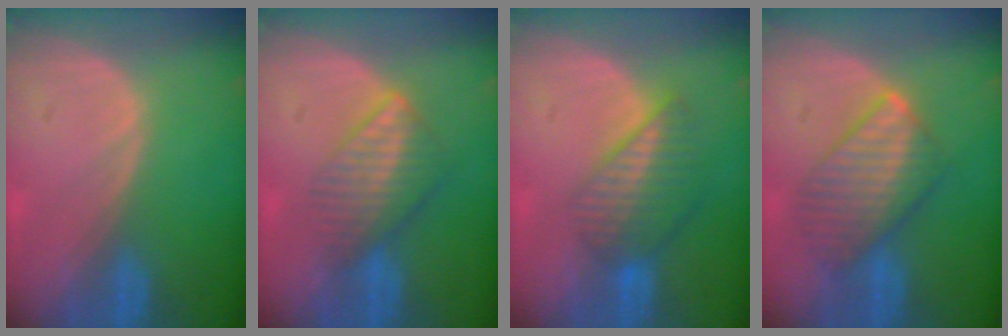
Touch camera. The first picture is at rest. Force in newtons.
{"total": 6.5, "press": 5.9, "slide": 2.7}
{"total": 6.8, "press": 5.9, "slide": 3.4}
{"total": 7.2, "press": 7.2, "slide": 0.2}